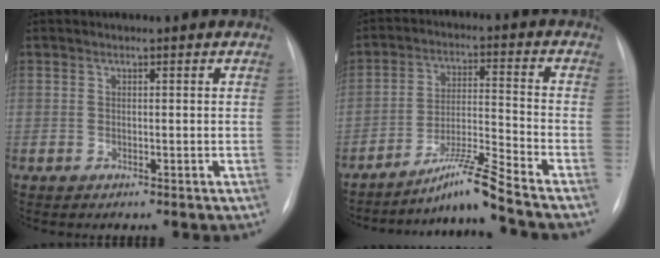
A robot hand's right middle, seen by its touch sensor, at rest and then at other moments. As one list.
[{"total": 8.5, "force": [-7.2, -2.2, 3.9], "torque": [-0.079, -0.009, -0.129]}]